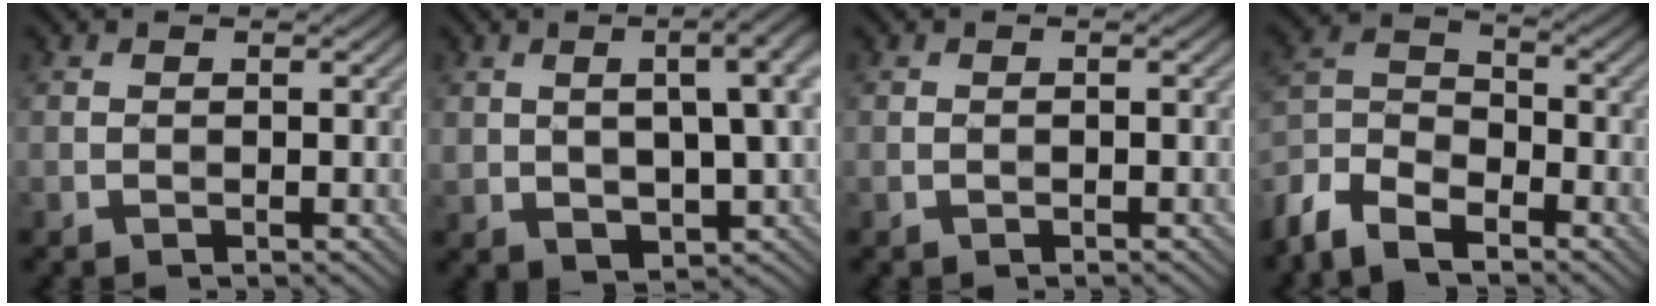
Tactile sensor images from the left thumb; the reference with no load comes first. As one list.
[{"total": 10.2, "force": [1.0, 4.6, 9.0], "torque": [-0.146, -0.001, 0.027]}, {"total": 0.6, "force": [-0.2, 0.1, 0.6], "torque": [-0.010, 0.000, -0.004]}, {"total": 8.7, "force": [-6.5, 3.9, 4.3], "torque": [-0.097, -0.008, -0.147]}]